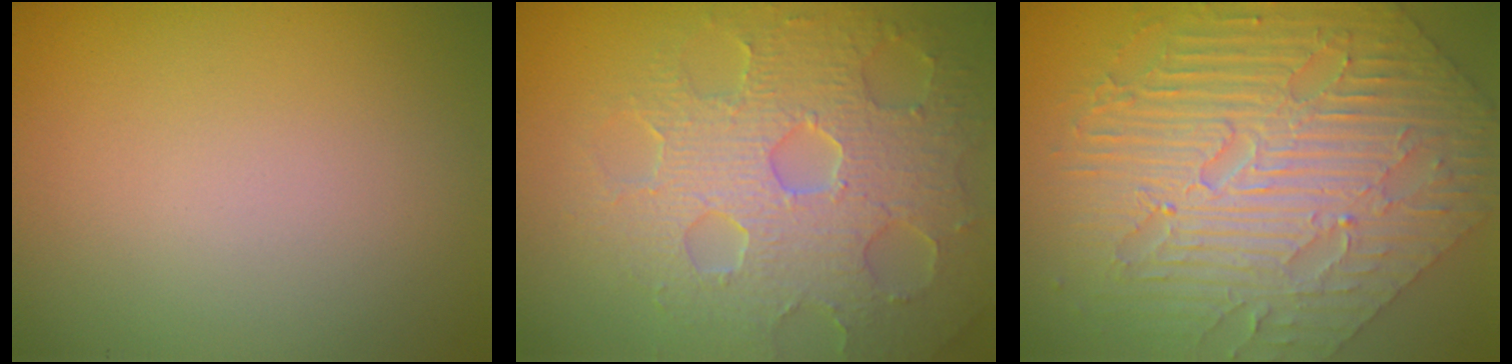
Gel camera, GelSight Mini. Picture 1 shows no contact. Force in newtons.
{"total": 7.9, "press": 5.8, "slide": 5.3}
{"total": 10.4, "press": 7.1, "slide": 7.6}